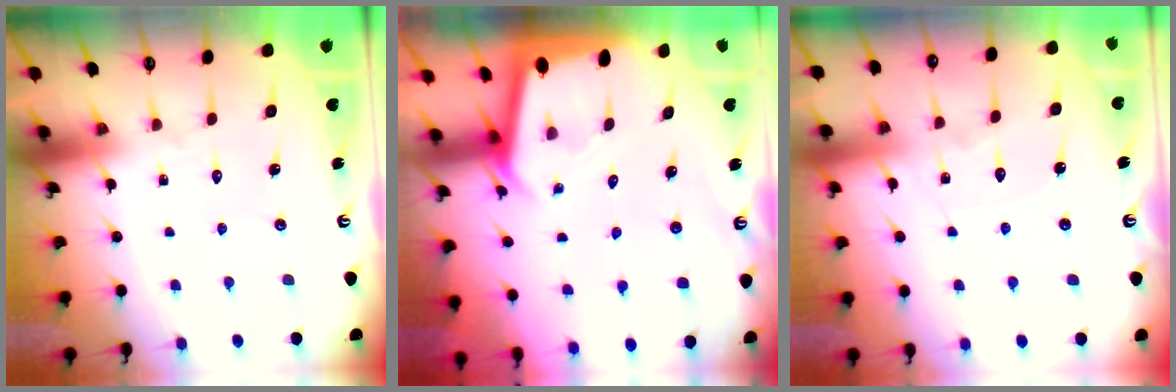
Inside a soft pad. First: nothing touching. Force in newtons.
{"total": 2.0, "press": 2.0, "slide": 0.2}
{"total": 6.2, "press": 6.2, "slide": 0.7}